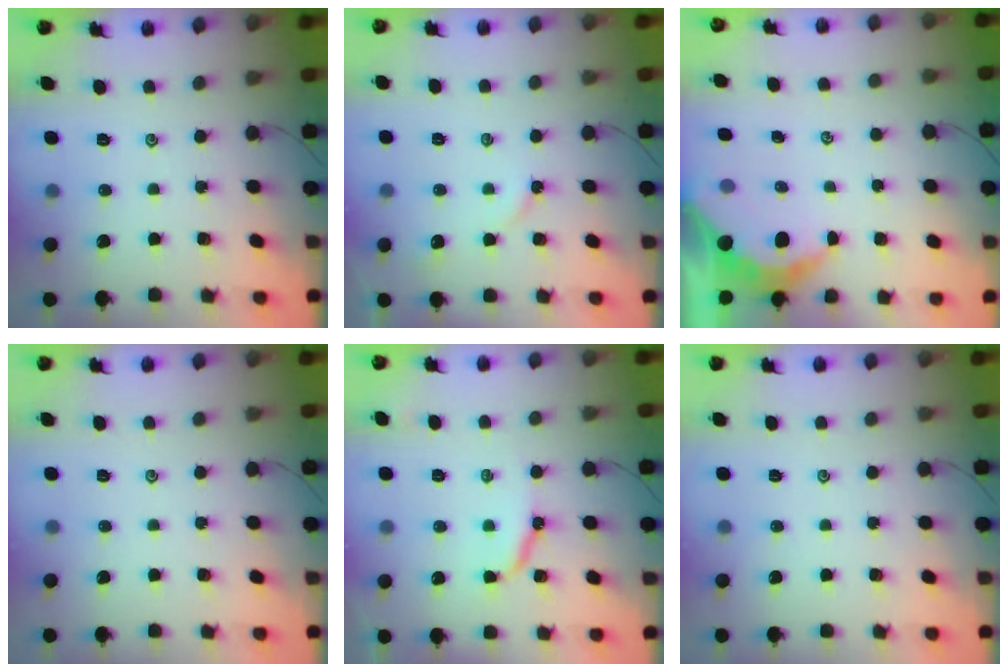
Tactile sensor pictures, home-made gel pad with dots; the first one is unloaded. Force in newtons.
{"total": 4.0, "press": 4.0, "slide": 0.5}
{"total": 5.5, "press": 5.5, "slide": 0.6}
{"total": 0.0}
{"total": 8.2, "press": 8.2, "slide": 0.8}
{"total": 0.0}